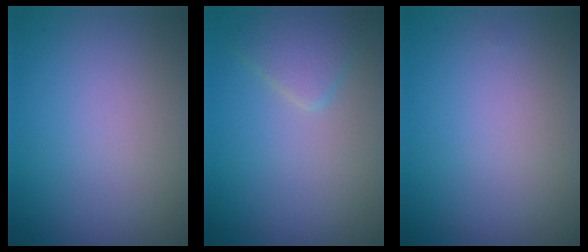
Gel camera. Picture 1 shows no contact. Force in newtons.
{"total": 2.3, "press": 2.3, "slide": 0.1}
{"total": 0.0}